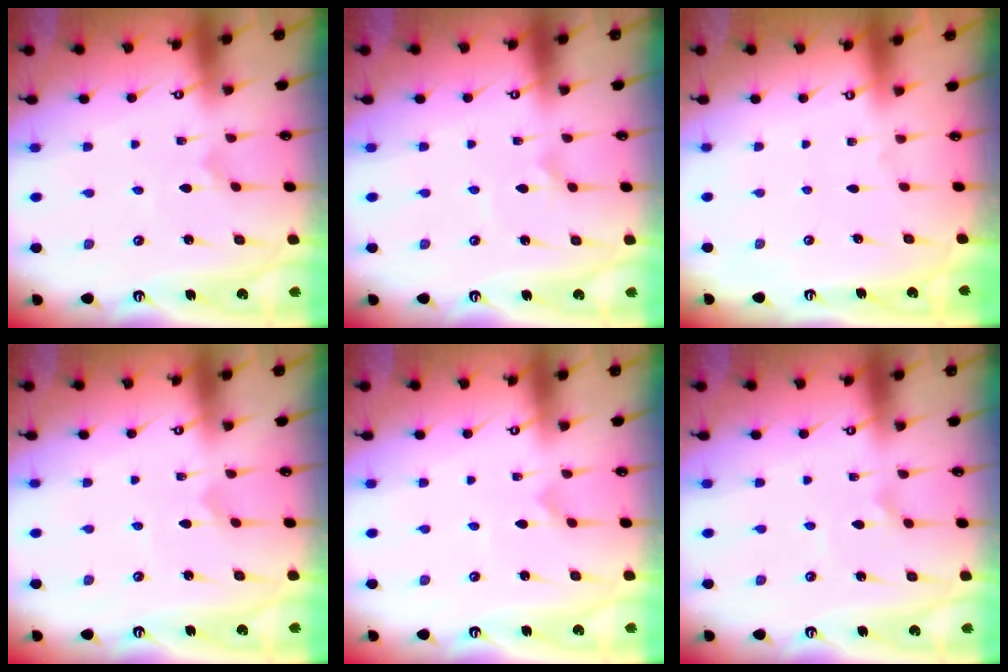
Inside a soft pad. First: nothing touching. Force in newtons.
{"total": 1.8, "press": 1.8, "slide": 0.1}
{"total": 0.0}
{"total": 2.1, "press": 2.1, "slide": 0.3}
{"total": 0.0}
{"total": 1.8, "press": 1.8, "slide": 0.1}